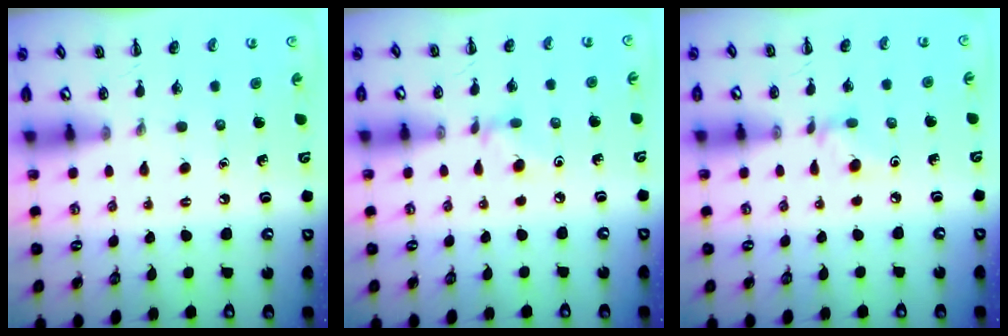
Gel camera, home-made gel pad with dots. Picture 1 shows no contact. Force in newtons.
{"total": 2.8, "press": 2.6, "slide": 0.9}
{"total": 3.2, "press": 2.9, "slide": 1.2}